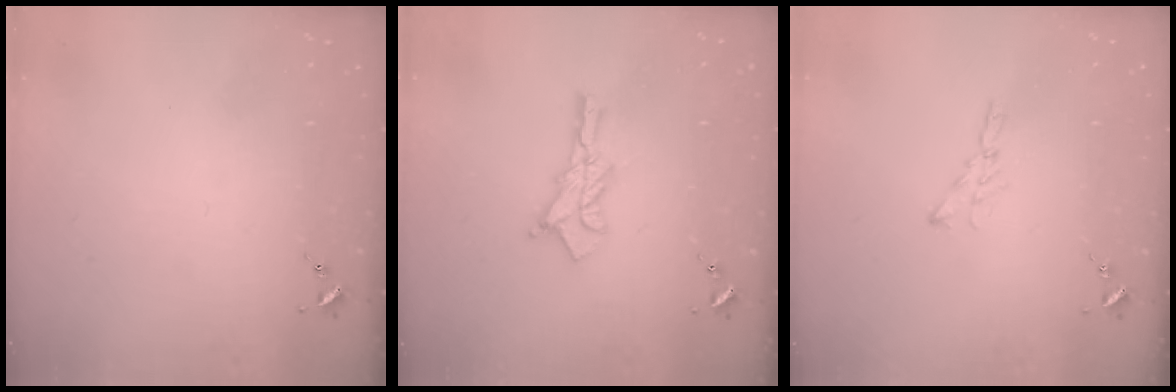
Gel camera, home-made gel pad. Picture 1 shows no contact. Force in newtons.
{"total": 10.6, "press": 10.6, "slide": 0.8}
{"total": 4.7, "press": 4.7, "slide": 0.1}